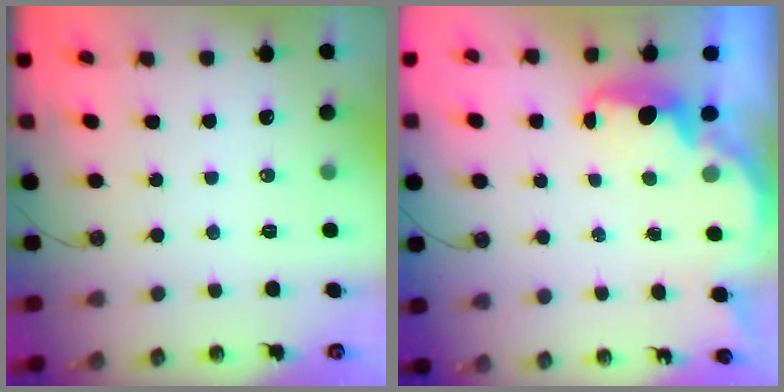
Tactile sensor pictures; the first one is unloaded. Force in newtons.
{"total": 2.3, "press": 2.3, "slide": 0.4}